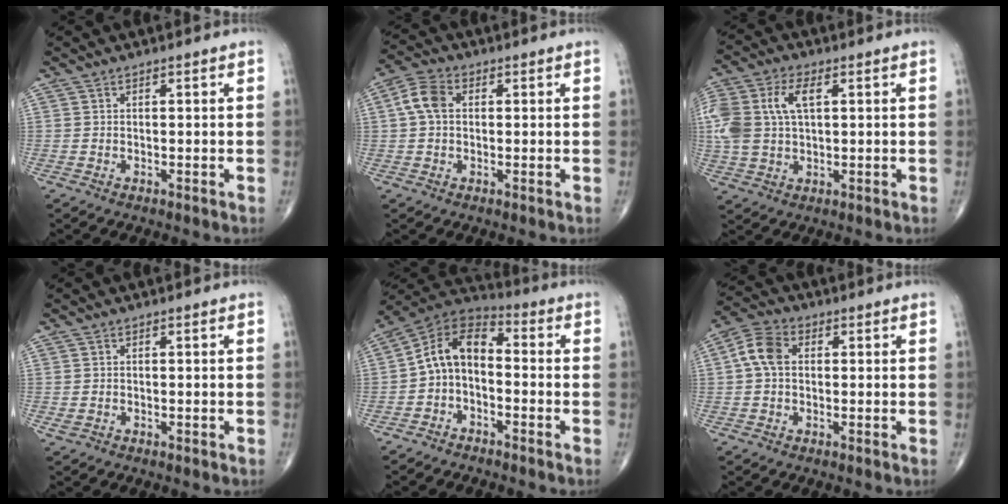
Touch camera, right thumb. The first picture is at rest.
{"total": 5.4, "force": [0.7, 3.7, 3.9], "torque": [-0.081, 0.017, 0.008]}
{"total": 12.7, "force": [2.7, 7.4, 9.9], "torque": [-0.242, 0.013, 0.053]}
{"total": 1.0, "force": [-0.2, 0.7, 0.7], "torque": [-0.020, 0.005, 0.001]}
{"total": 9.7, "force": [-1.4, 6.1, 7.4], "torque": [-0.122, 0.049, -0.043]}
{"total": 6.2, "force": [0.7, 4.3, 4.4], "torque": [-0.088, 0.020, 0.006]}